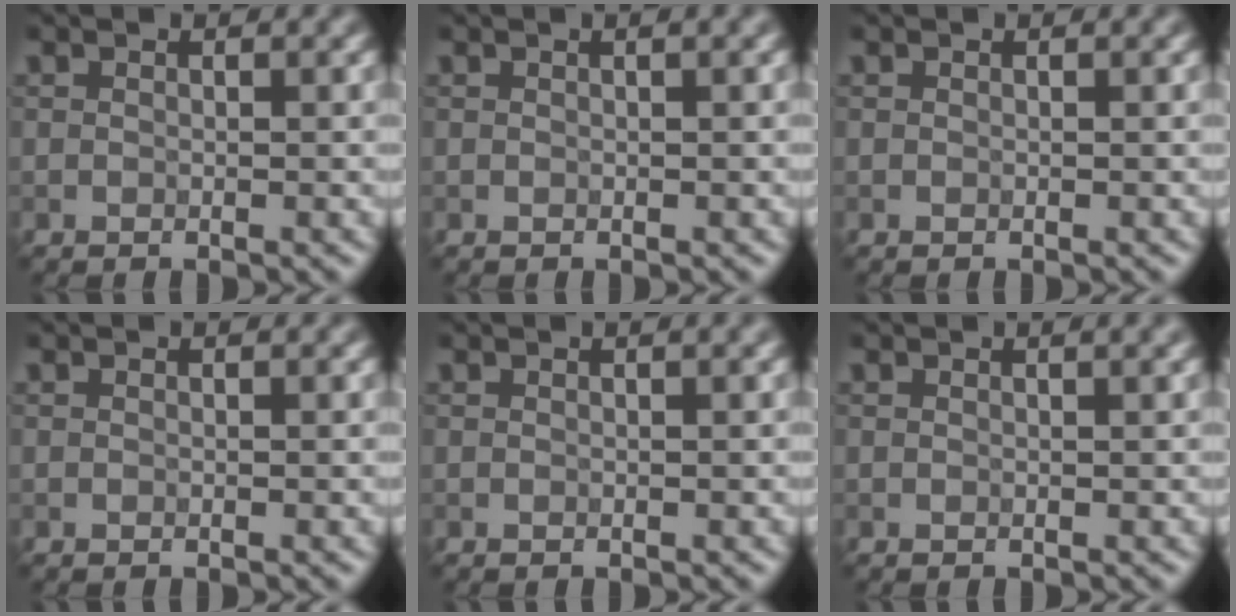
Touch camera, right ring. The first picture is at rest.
{"total": 0.6, "force": [0.3, 0.0, 0.5], "torque": [-0.008, 0.007, 0.004]}
{"total": 0.0}
{"total": 0.0}
{"total": 0.5, "force": [0.3, 0.0, 0.5], "torque": [-0.008, 0.008, 0.005]}
{"total": 0.8, "force": [0.6, 0.1, 0.5], "torque": [-0.009, 0.005, 0.005]}